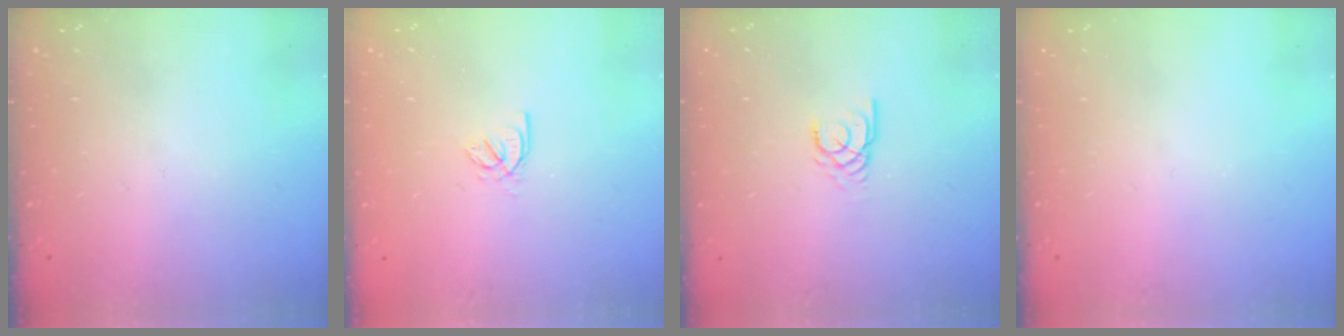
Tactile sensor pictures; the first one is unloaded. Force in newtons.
{"total": 2.0, "press": 2.0, "slide": 0.4}
{"total": 2.1, "press": 2.1, "slide": 0.0}
{"total": 0.0}